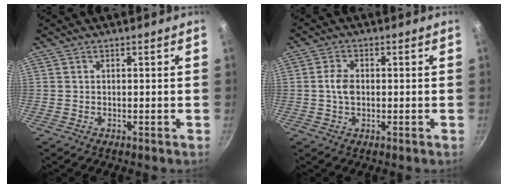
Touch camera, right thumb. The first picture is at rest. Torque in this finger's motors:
{"motor_torque": [-0.04, 0.18, 0.23, -0.31, 0.02]}